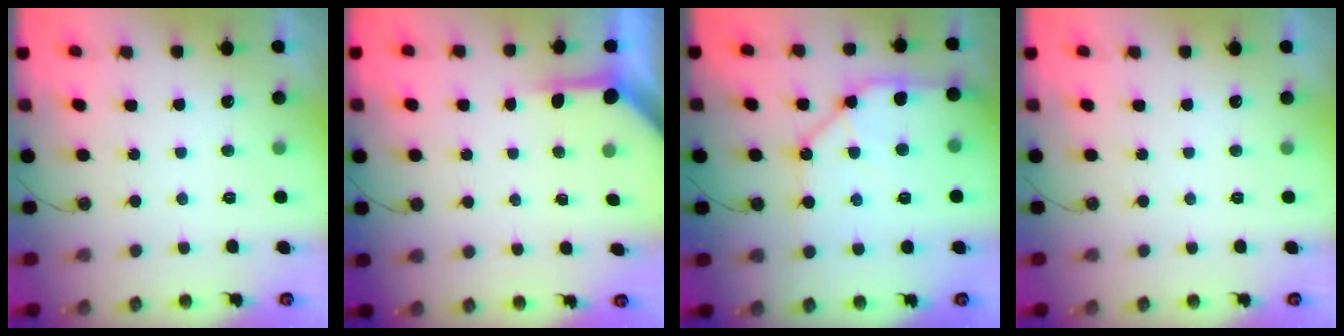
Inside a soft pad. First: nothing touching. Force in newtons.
{"total": 3.9, "press": 3.9, "slide": 0.5}
{"total": 11.9, "press": 11.8, "slide": 1.1}
{"total": 0.0}